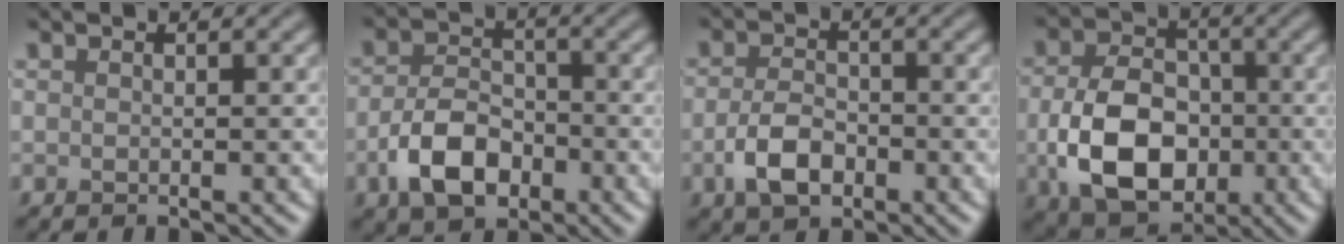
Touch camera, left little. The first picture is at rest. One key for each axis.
{"total": 5.6, "fx": -2.6, "fy": 3.4, "fz": 3.6, "tx": -0.070, "ty": -0.002, "tz": -0.051}
{"total": 3.9, "fx": -1.7, "fy": 2.3, "fz": 2.7, "tx": -0.059, "ty": -0.002, "tz": -0.037}
{"total": 9.6, "fx": -2.1, "fy": 6.7, "fz": 6.6, "tx": -0.142, "ty": -0.016, "tz": -0.035}